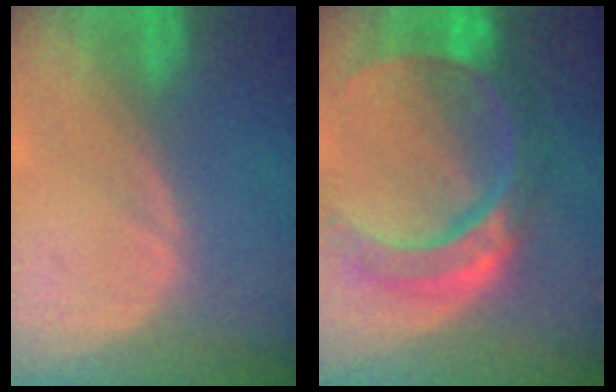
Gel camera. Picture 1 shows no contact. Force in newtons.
{"total": 11.0, "press": 9.2, "slide": 6.0}